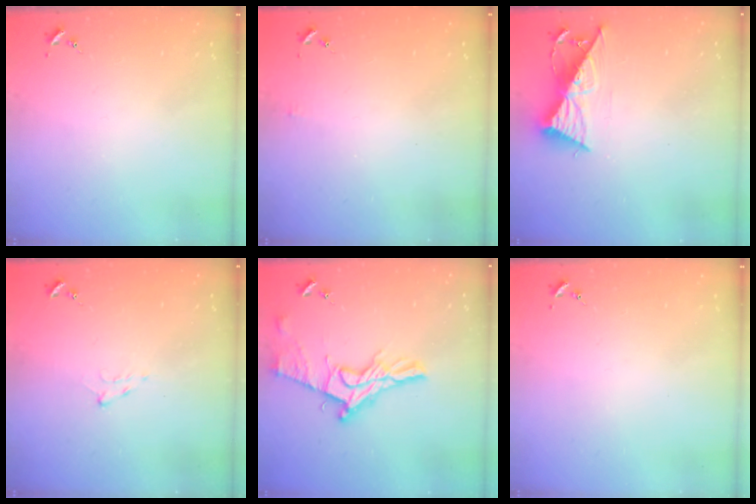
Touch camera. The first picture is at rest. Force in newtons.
{"total": 3.2, "press": 3.2, "slide": 0.3}
{"total": 10.6, "press": 10.5, "slide": 0.8}
{"total": 5.7, "press": 5.7, "slide": 0.7}
{"total": 14.8, "press": 14.8, "slide": 1.1}
{"total": 0.0}